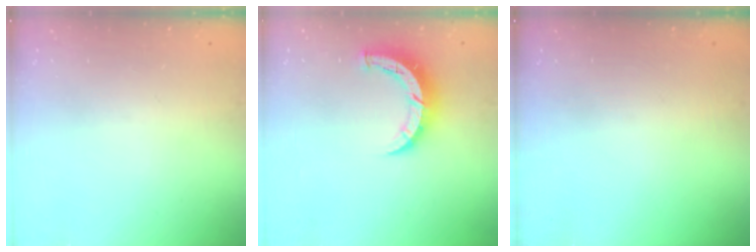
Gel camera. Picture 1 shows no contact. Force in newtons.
{"total": 7.5, "press": 7.5, "slide": 0.6}
{"total": 0.0}